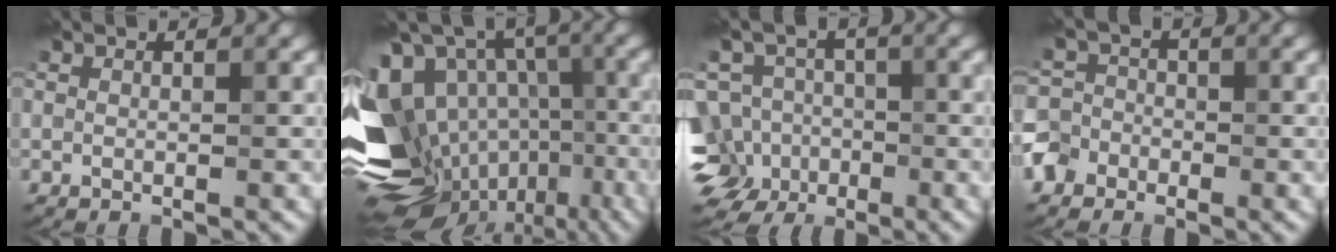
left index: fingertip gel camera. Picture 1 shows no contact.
{"total": 15.7, "force": [-3.4, 11.7, 10.0], "torque": [-0.223, -0.004, -0.029]}
{"total": 10.8, "force": [-4.6, 9.0, 3.9], "torque": [-0.069, 0.010, -0.104]}
{"total": 5.0, "force": [-3.2, 3.7, 0.8], "torque": [0.002, -0.008, -0.069]}